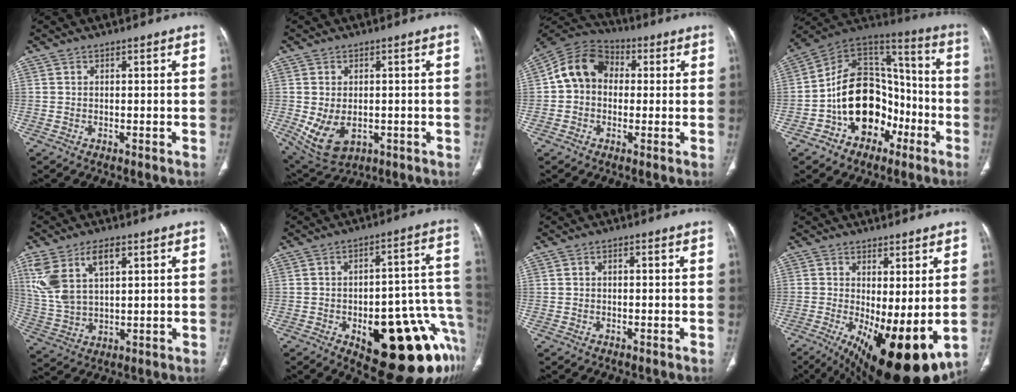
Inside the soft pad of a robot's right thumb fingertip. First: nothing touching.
{"total": 8.9, "force": [-1.7, 5.9, 6.5], "torque": [-0.113, -0.002, -0.008]}
{"total": 11.2, "force": [0.9, 9.1, 6.5], "torque": [-0.104, 0.032, -0.001]}
{"total": 19.4, "force": [-6.8, 14.0, 11.7], "torque": [-0.137, 0.086, -0.110]}
{"total": 12.1, "force": [5.3, 6.3, 8.9], "torque": [-0.194, -0.007, 0.116]}
{"total": 24.6, "force": [-9.9, 10.3, 20.1], "torque": [-0.173, 0.065, -0.114]}
{"total": 0.7, "force": [0.0, 0.4, 0.5], "torque": [-0.008, 0.001, -0.002]}
{"total": 16.1, "force": [-3.2, 5.7, 14.7], "torque": [-0.219, -0.027, -0.026]}